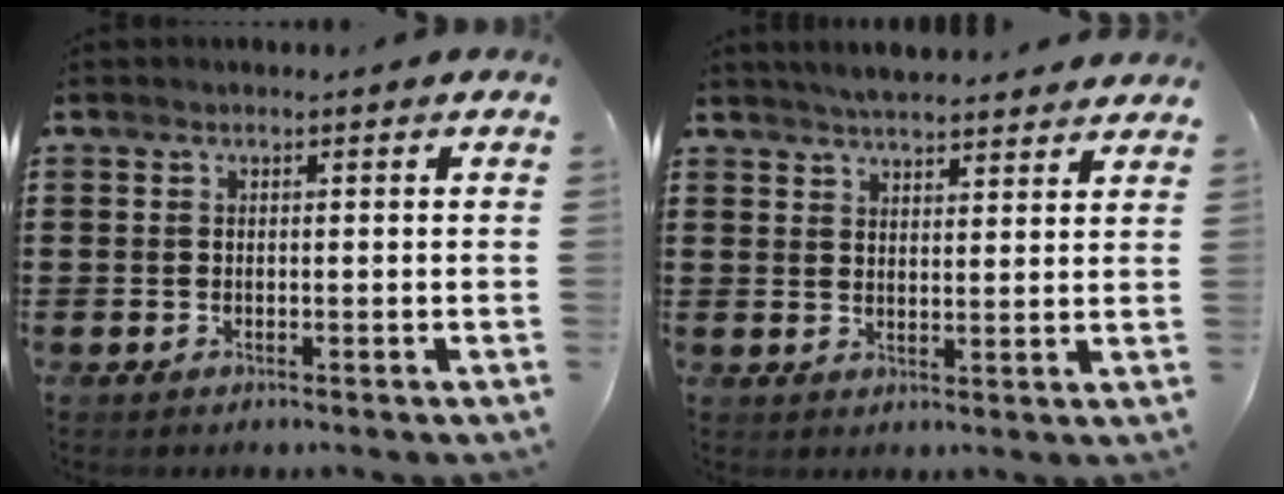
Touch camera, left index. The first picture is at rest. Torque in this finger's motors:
{"motor_torque": [1.34, -0.80, 0.29, 0.11]}